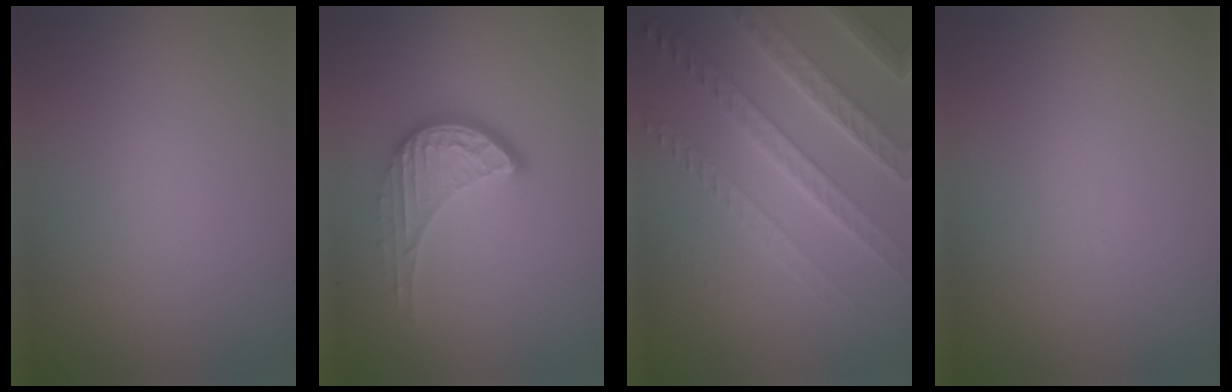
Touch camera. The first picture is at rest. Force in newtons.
{"total": 4.1, "press": 3.0, "slide": 2.8}
{"total": 7.6, "press": 5.2, "slide": 5.5}
{"total": 0.0}